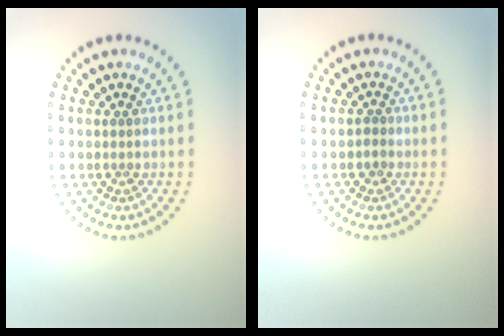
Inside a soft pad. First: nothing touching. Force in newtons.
{"total": 0.7, "press": 0.4, "slide": 0.6}